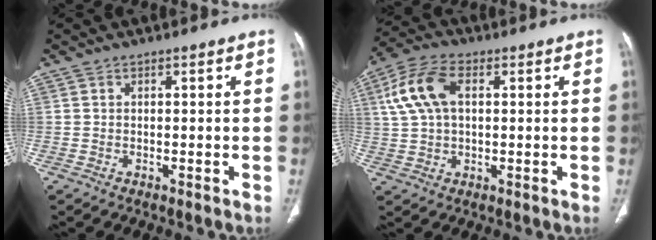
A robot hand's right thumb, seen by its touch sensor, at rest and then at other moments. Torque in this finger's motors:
{"motor_torque": [-1.03, 0.74, 0.39, -0.34, 0.11]}